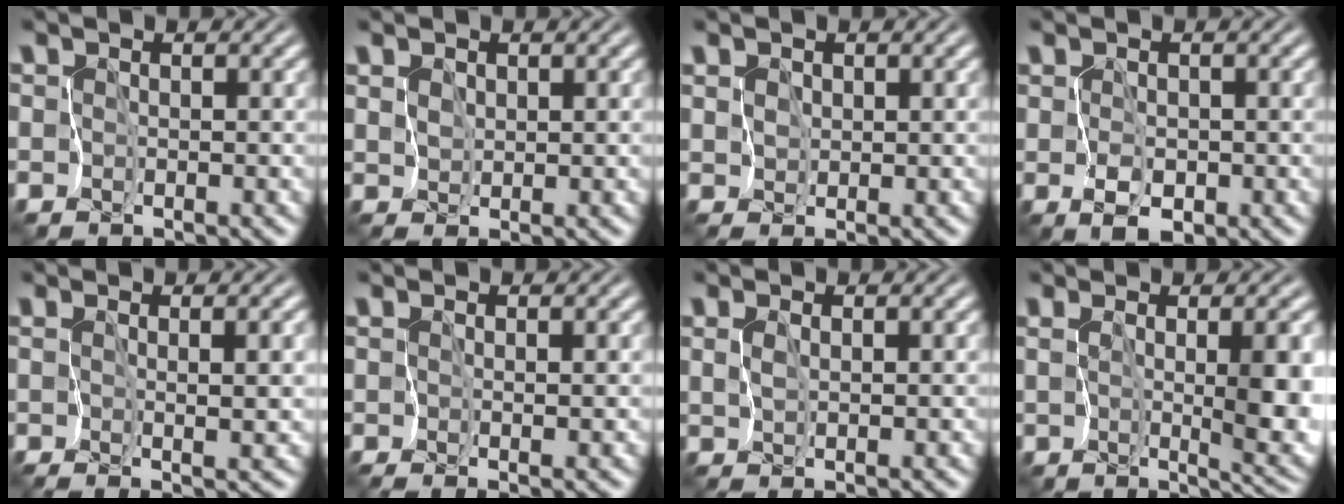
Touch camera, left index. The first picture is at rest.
{"total": 0.8, "force": [0.7, -0.5, 0.0], "torque": [-0.013, -0.001, 0.019]}
{"total": 0.8, "force": [0.8, -0.1, 0.2], "torque": [-0.014, 0.005, 0.027]}
{"total": 1.5, "force": [-0.3, 0.4, 1.4], "torque": [-0.031, -0.004, -0.005]}
{"total": 2.4, "force": [0.3, -0.4, 2.4], "torque": [-0.046, -0.006, 0.007]}
{"total": 1.1, "force": [0.1, -1.1, 0.0], "torque": [-0.014, -0.002, 0.002]}
{"total": 1.0, "force": [0.4, -0.9, 0.2], "torque": [-0.017, -0.001, 0.009]}
{"total": 5.2, "force": [0.3, 1.0, 5.1], "torque": [-0.094, -0.012, 0.016]}